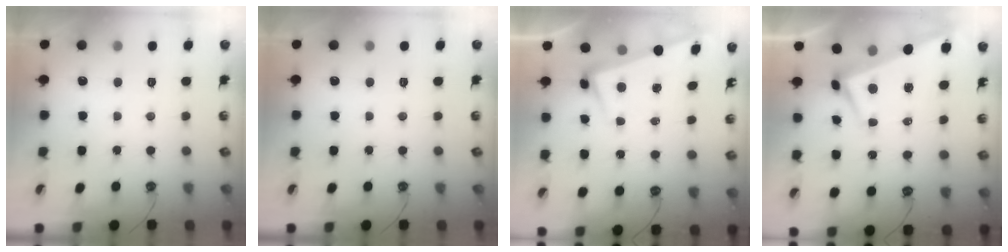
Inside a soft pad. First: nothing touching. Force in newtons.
{"total": 0.0}
{"total": 3.1, "press": 2.9, "slide": 0.9}
{"total": 1.7, "press": 1.4, "slide": 0.9}